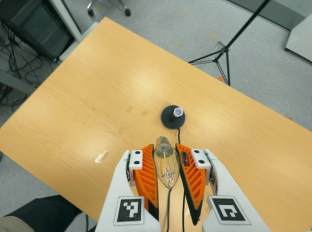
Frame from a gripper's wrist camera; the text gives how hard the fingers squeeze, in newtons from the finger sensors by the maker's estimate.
{"total": 20.3, "left": 21.7, "right": 19.0}